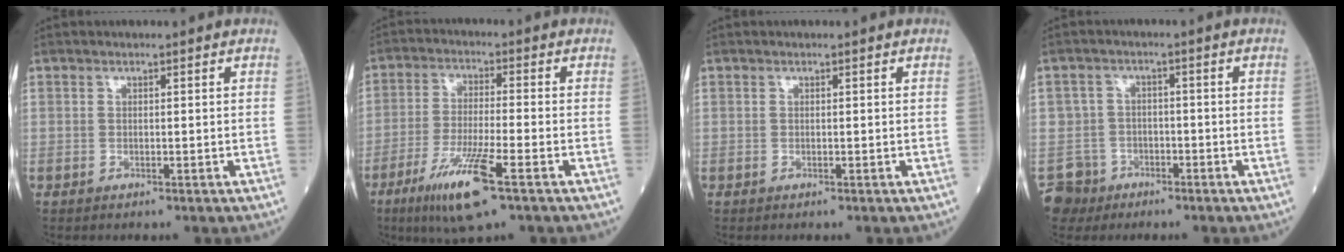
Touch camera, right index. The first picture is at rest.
{"total": 15.1, "force": [-8.0, 1.5, 12.7], "torque": [-0.259, -0.034, -0.143]}
{"total": 0.0}
{"total": 5.3, "force": [-2.8, 4.5, -0.7], "torque": [0.015, 0.012, -0.050]}